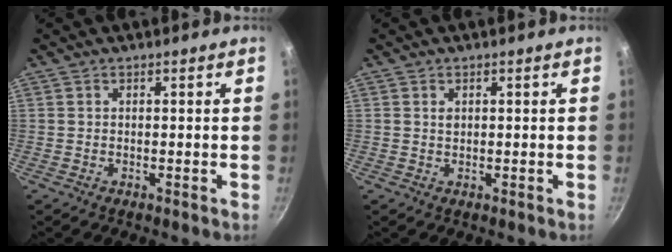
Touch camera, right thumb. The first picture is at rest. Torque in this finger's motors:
{"motor_torque": [0.22, 0.14, 0.39, 0.10, 0.03]}